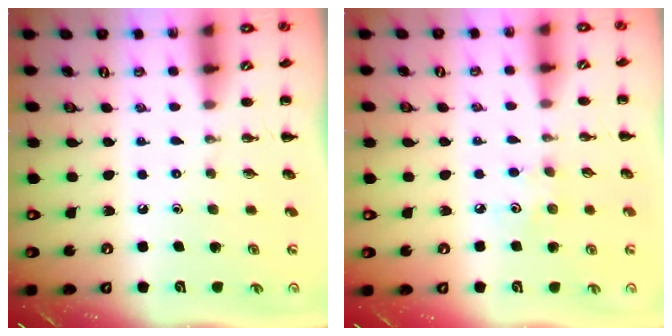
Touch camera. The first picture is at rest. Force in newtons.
{"total": 3.7, "press": 3.6, "slide": 0.9}